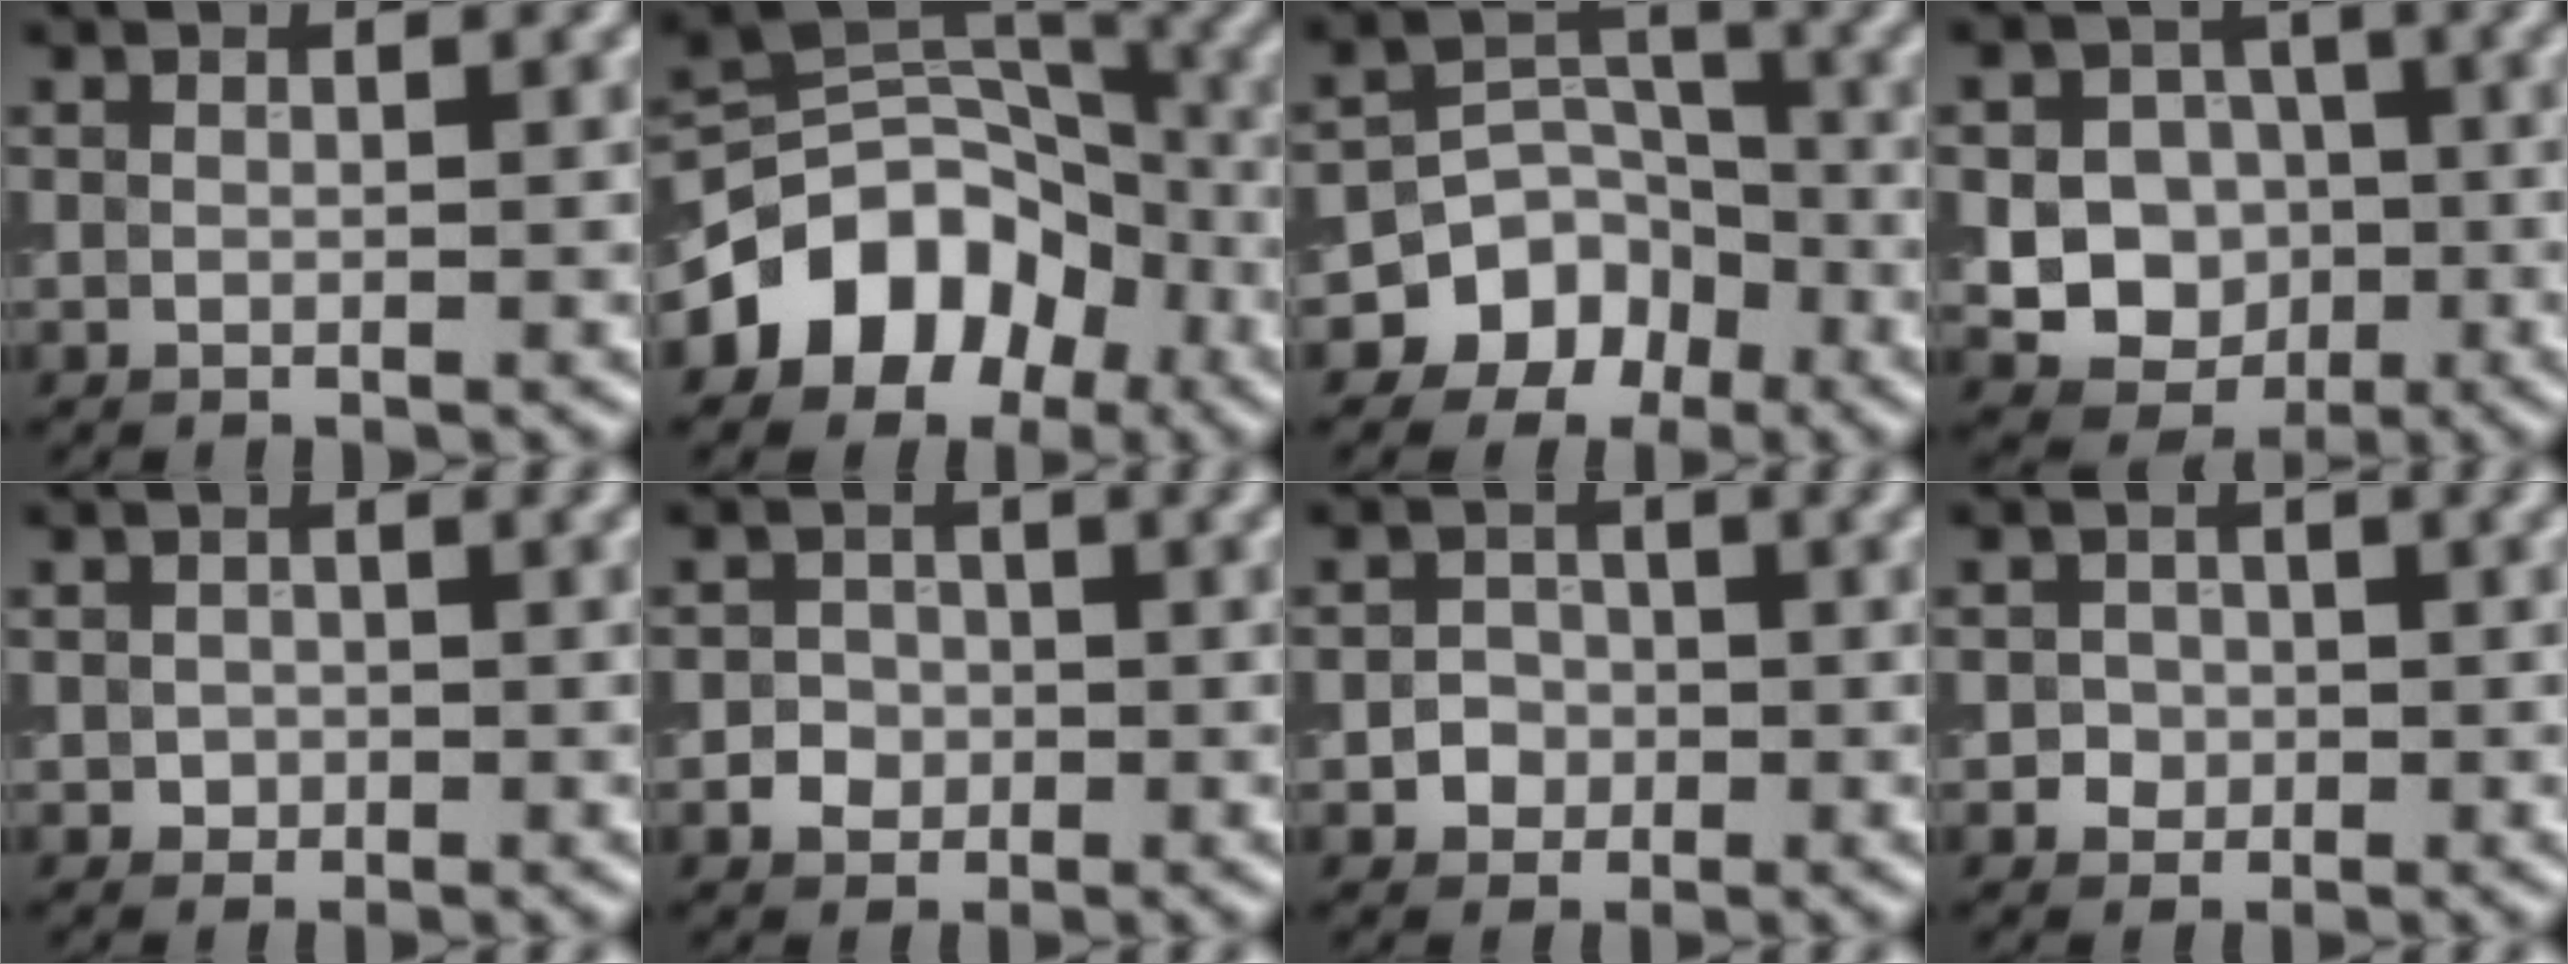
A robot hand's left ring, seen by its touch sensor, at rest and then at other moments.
{"total": 8.4, "force": [-4.0, 6.3, 3.9], "torque": [-0.038, 0.009, -0.081]}
{"total": 5.7, "force": [-3.2, 4.5, 1.7], "torque": [-0.007, 0.009, -0.058]}
{"total": 9.3, "force": [-1.1, 8.5, 3.5], "torque": [-0.047, 0.013, -0.043]}
{"total": 1.0, "force": [-0.2, 1.0, 0.3], "torque": [0.000, -0.003, -0.006]}
{"total": 2.1, "force": [-0.6, 1.9, 0.6], "torque": [0.012, -0.001, -0.017]}
{"total": 2.0, "force": [-0.6, 1.9, 0.6], "torque": [0.007, 0.001, -0.017]}
{"total": 1.6, "force": [-0.3, 1.5, 0.3], "torque": [0.017, -0.002, -0.008]}